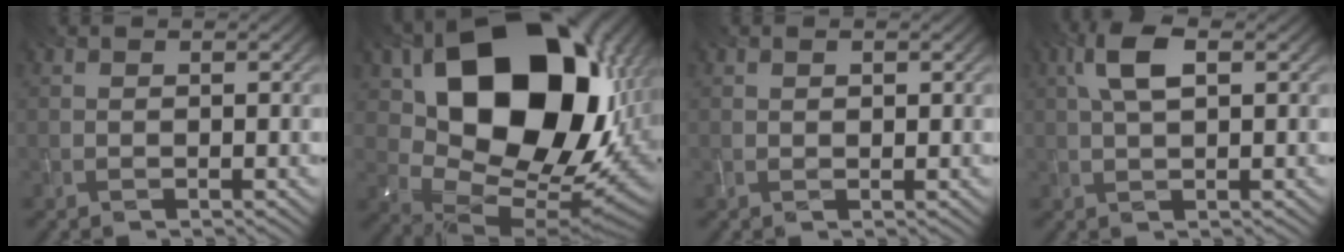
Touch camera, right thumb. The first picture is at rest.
{"total": 20.4, "force": [5.7, 13.9, 13.8], "torque": [-0.252, -0.029, 0.136]}
{"total": 0.9, "force": [0.4, 0.5, 0.6], "torque": [-0.013, 0.000, 0.009]}
{"total": 5.1, "force": [1.5, 2.1, 4.4], "torque": [-0.103, 0.012, 0.028]}